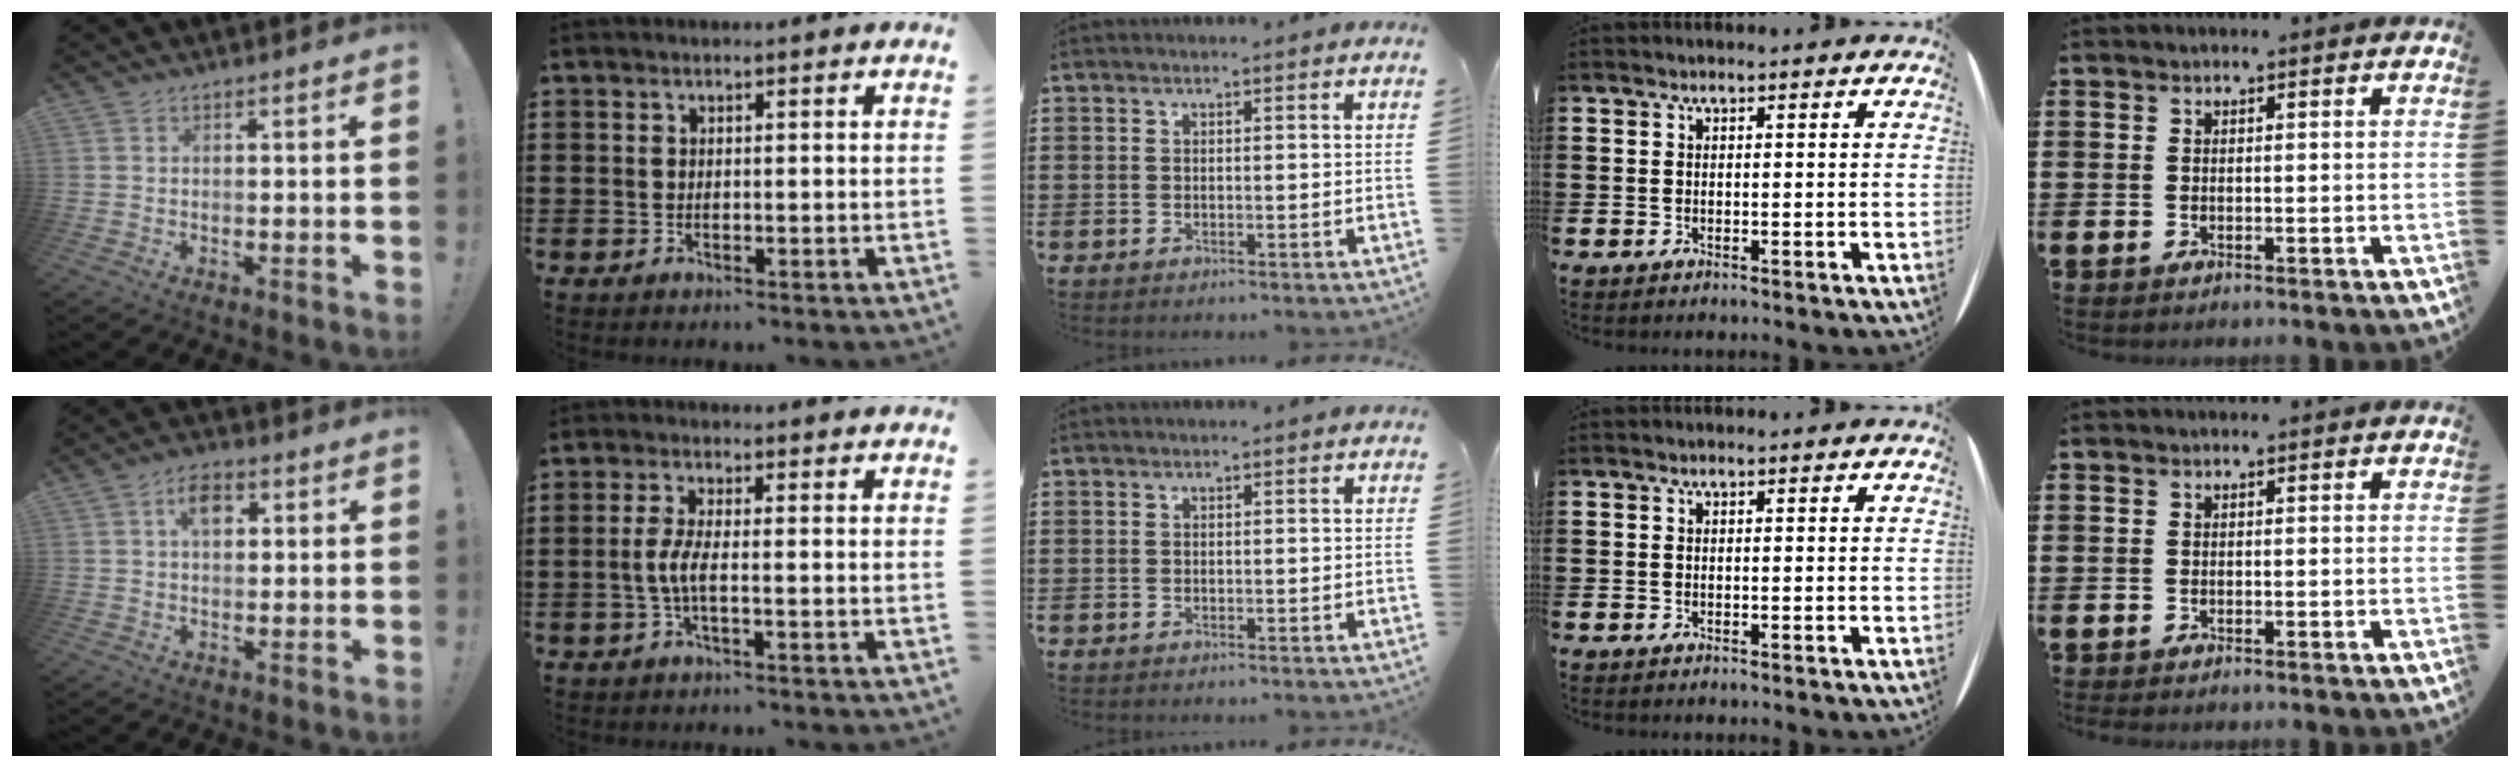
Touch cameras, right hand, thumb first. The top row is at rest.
{"thumb": {"total": 6.4, "force": [2.0, 3.9, 4.7], "torque": [-0.073, 0.004, 0.033]}, "index": {"total": 3.8, "force": [-0.9, 0.6, 3.6], "torque": [-0.095, -0.009, -0.027]}}